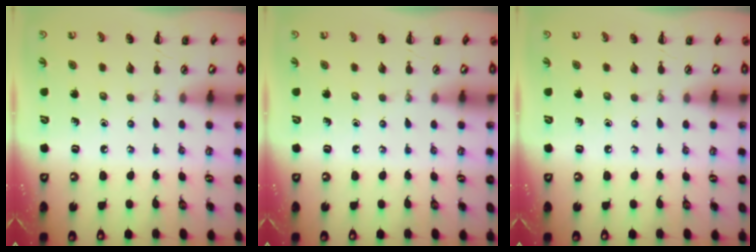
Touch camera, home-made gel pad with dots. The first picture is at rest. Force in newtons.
{"total": 0.0}
{"total": 0.0}